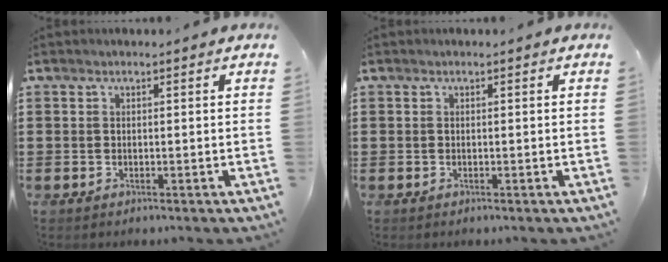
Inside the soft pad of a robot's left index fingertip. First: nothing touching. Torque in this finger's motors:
{"motor_torque": [0.00, 0.00, 0.00, -0.01]}